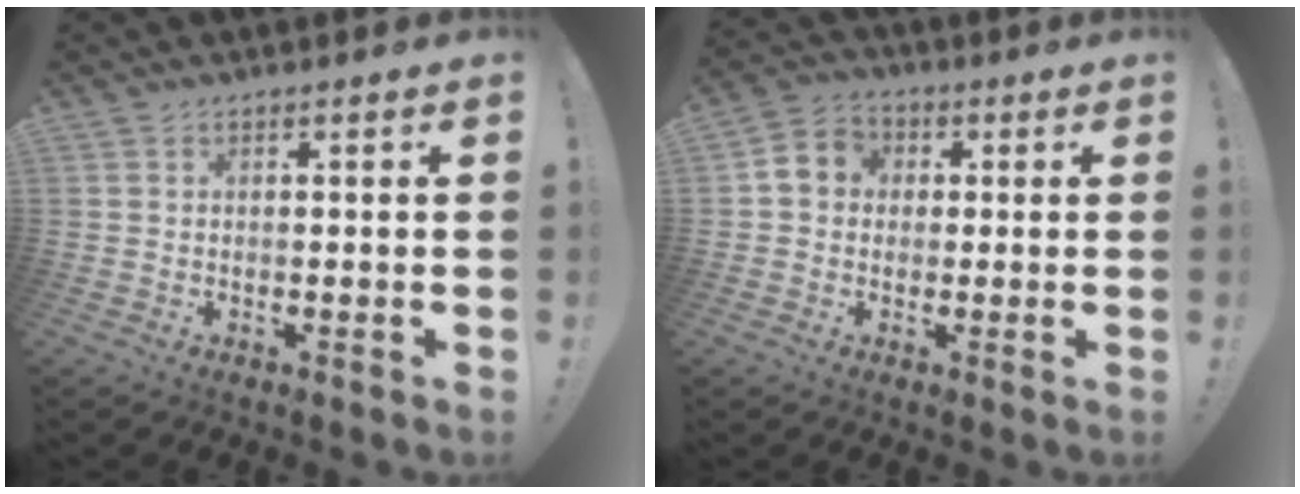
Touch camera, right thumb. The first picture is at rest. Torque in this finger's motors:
{"motor_torque": [1.07, 1.03, 0.74, -0.32, 0.11]}